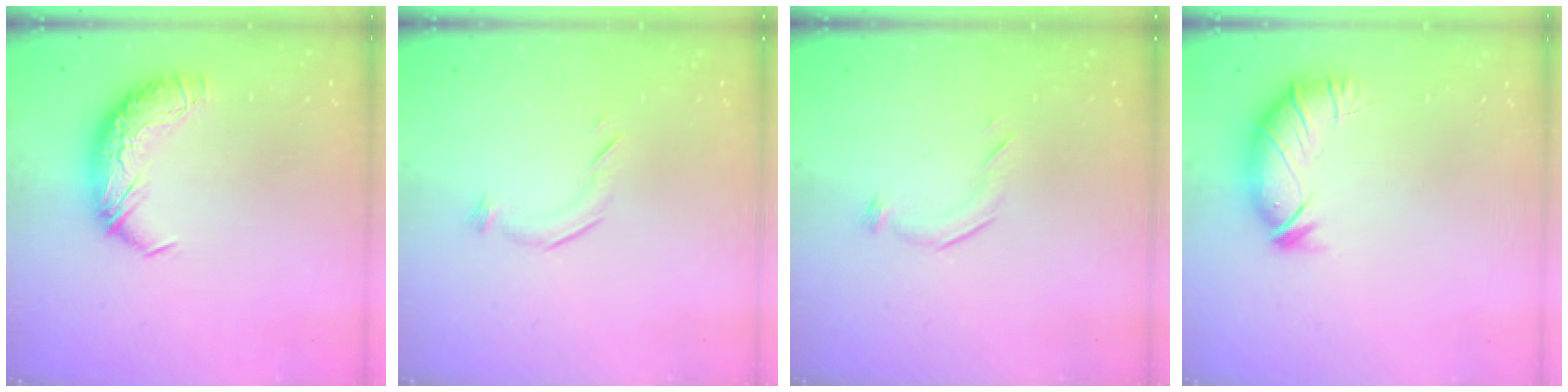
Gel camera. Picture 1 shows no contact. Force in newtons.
{"total": 6.1, "press": 6.0, "slide": 0.4}
{"total": 6.1, "press": 6.0, "slide": 0.4}
{"total": 3.1, "press": 2.5, "slide": 1.9}